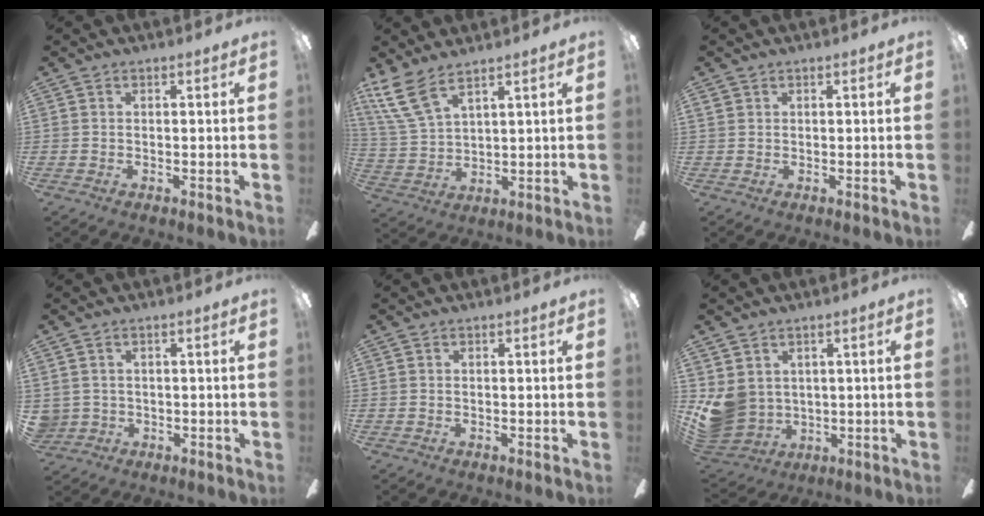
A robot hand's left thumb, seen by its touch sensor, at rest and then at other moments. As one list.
[{"total": 9.4, "force": [7.1, 3.0, 5.4], "torque": [-0.126, -0.027, 0.137]}, {"total": 0.9, "force": [0.5, 0.7, 0.2], "torque": [-0.005, 0.004, 0.008]}, {"total": 2.2, "force": [0.6, 2.2, 0.3], "torque": [-0.011, 0.006, 0.010]}, {"total": 0.0}, {"total": 8.1, "force": [1.5, 7.4, 2.9], "torque": [-0.094, -0.014, 0.033]}]